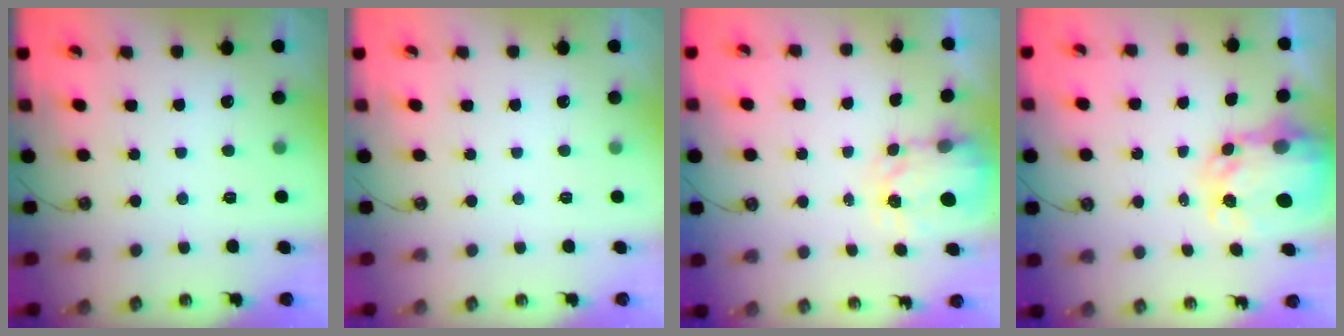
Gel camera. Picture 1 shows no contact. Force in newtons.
{"total": 0.0}
{"total": 3.3, "press": 3.3, "slide": 0.4}
{"total": 6.5, "press": 6.5, "slide": 0.7}